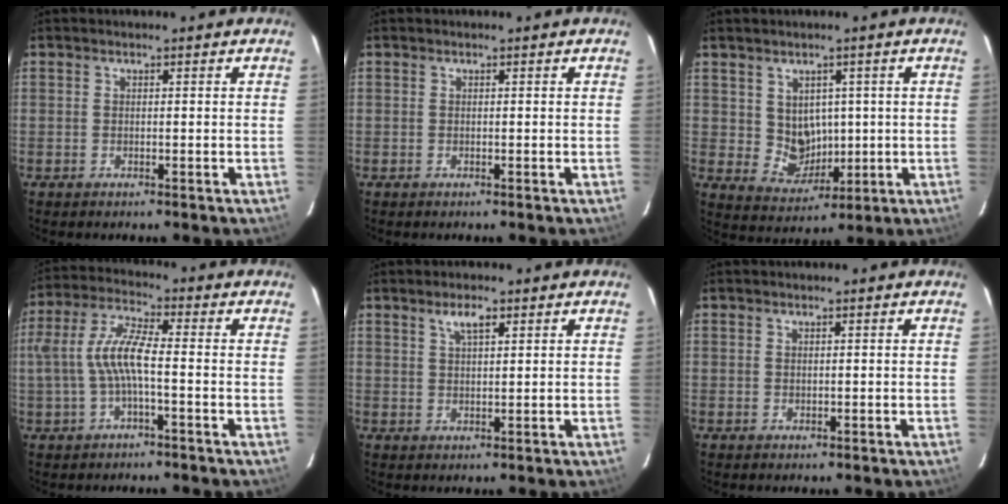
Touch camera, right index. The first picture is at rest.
{"total": 0.0}
{"total": 6.6, "force": [1.1, 6.0, 2.3], "torque": [-0.044, 0.004, 0.039]}
{"total": 8.8, "force": [-1.5, 2.3, 8.4], "torque": [-0.181, 0.010, -0.024]}
{"total": 3.4, "force": [2.0, 1.1, 2.5], "torque": [-0.042, 0.008, 0.036]}
{"total": 0.5, "force": [0.2, 0.5, 0.2], "torque": [-0.002, 0.002, 0.004]}